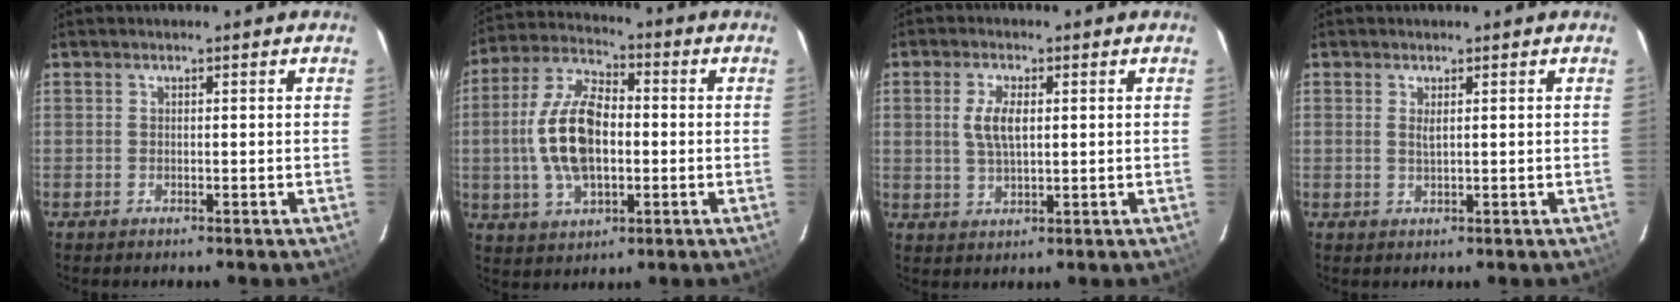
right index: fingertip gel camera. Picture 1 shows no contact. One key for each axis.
{"total": 14.5, "fx": -1.0, "fy": 7.6, "fz": 12.4, "tx": -0.257, "ty": 0.010, "tz": -0.018}
{"total": 5.1, "fx": 1.0, "fy": 2.2, "fz": 4.5, "tx": -0.087, "ty": 0.002, "tz": 0.020}
{"total": 1.2, "fx": 0.4, "fy": 0.2, "fz": 1.1, "tx": -0.021, "ty": -0.001, "tz": 0.007}